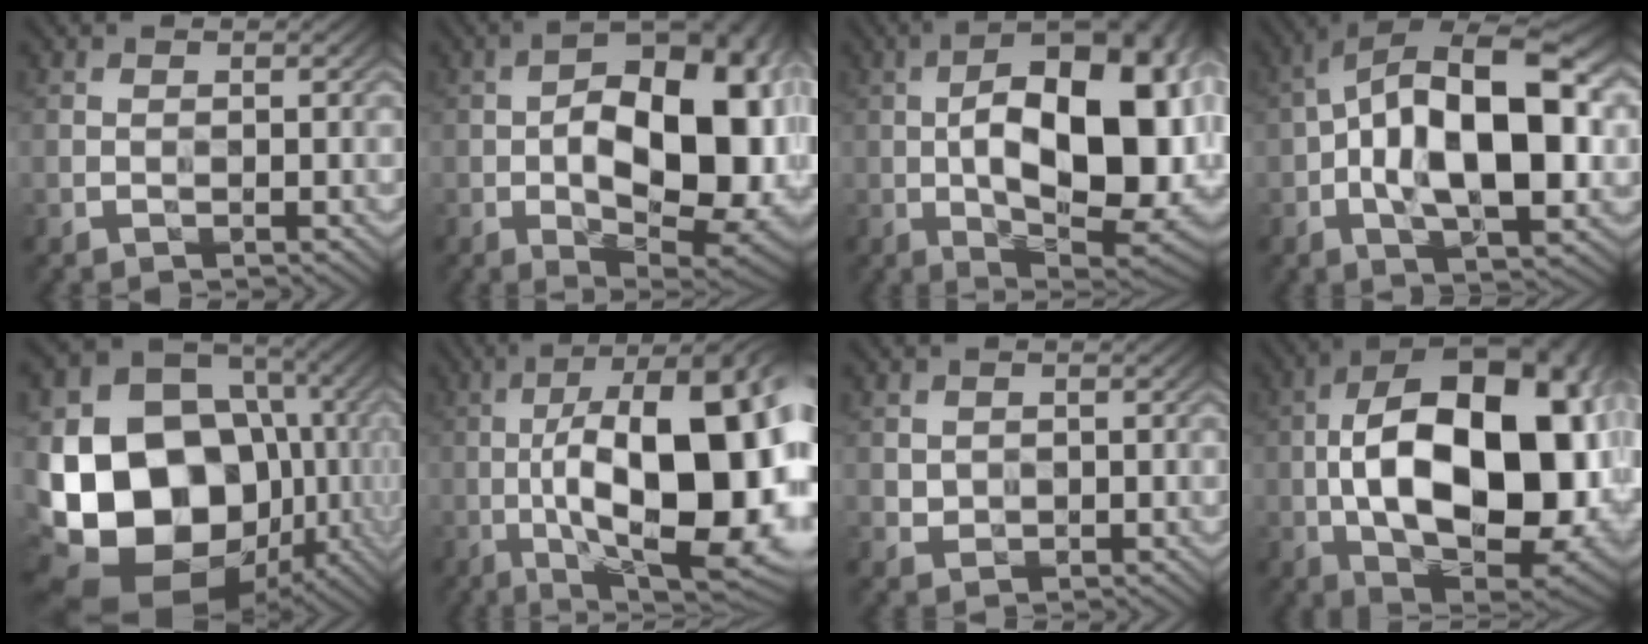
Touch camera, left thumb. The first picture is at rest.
{"total": 18.8, "force": [-1.6, 9.4, 16.2], "torque": [-0.220, 0.002, -0.026]}
{"total": 21.1, "force": [0.1, 9.6, 18.8], "torque": [-0.256, 0.019, -0.015]}
{"total": 16.7, "force": [-1.0, 8.0, 14.6], "torque": [-0.232, 0.023, -0.030]}
{"total": 21.3, "force": [-3.6, 17.2, 12.1], "torque": [-0.276, -0.035, -0.046]}
{"total": 21.3, "force": [-2.6, 7.5, 19.7], "torque": [-0.305, 0.015, -0.048]}
{"total": 1.4, "force": [0.5, 1.2, 0.4], "torque": [-0.014, -0.004, 0.014]}
{"total": 22.7, "force": [-0.8, 11.7, 19.5], "torque": [-0.313, -0.003, -0.024]}